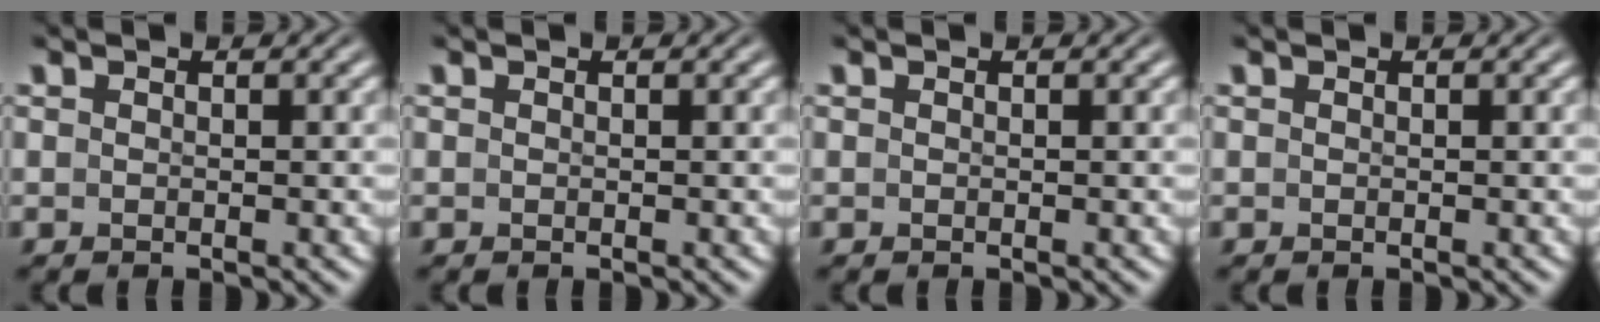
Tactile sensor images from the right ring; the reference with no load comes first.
{"total": 0.0}
{"total": 0.0}
{"total": 0.0}